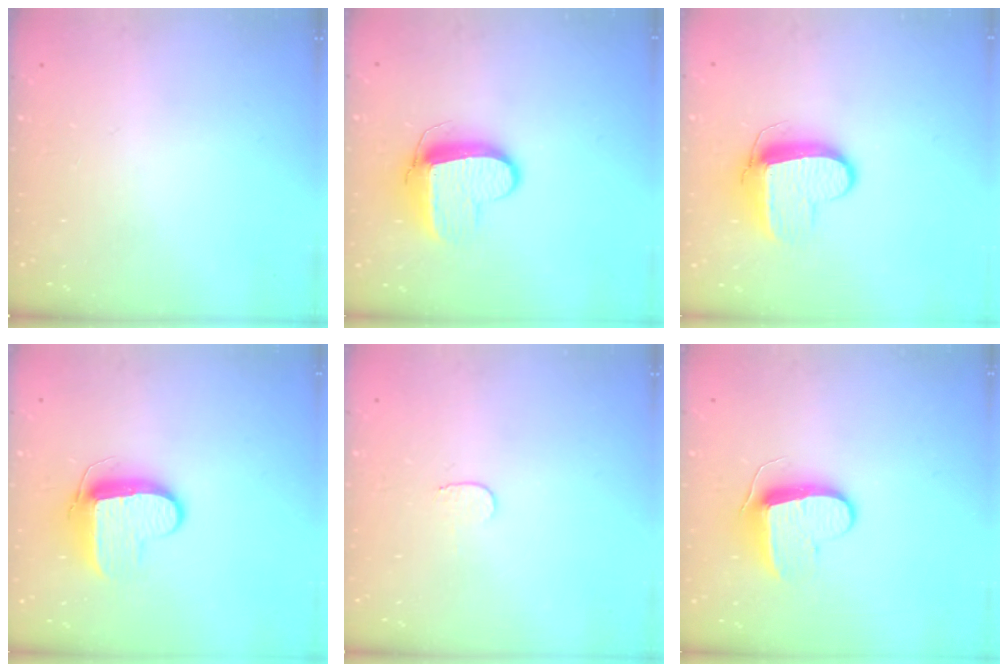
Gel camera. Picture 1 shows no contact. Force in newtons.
{"total": 9.6, "press": 9.6, "slide": 0.9}
{"total": 9.6, "press": 9.6, "slide": 0.9}
{"total": 9.9, "press": 9.8, "slide": 0.5}
{"total": 3.2, "press": 3.2, "slide": 0.3}
{"total": 9.6, "press": 9.6, "slide": 0.4}